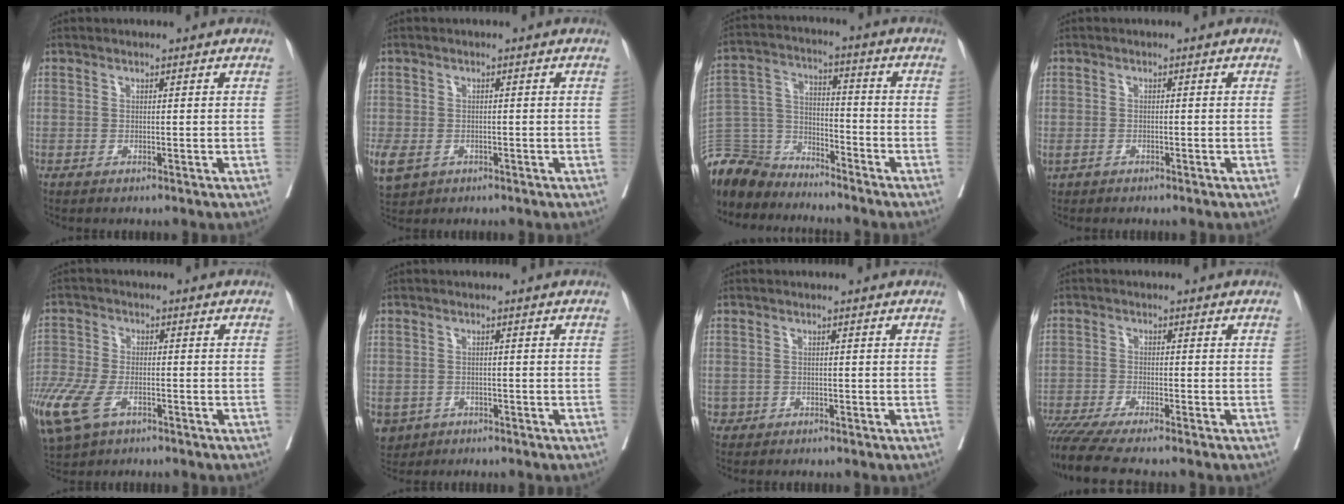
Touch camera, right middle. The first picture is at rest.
{"total": 7.8, "force": [-3.3, 6.1, 3.6], "torque": [-0.106, -0.010, -0.045]}
{"total": 12.5, "force": [-11.7, 3.8, 2.2], "torque": [-0.047, 0.009, -0.228]}
{"total": 2.4, "force": [-1.6, 1.3, 1.2], "torque": [-0.033, -0.001, -0.022]}
{"total": 17.5, "force": [-9.1, 10.0, 11.1], "torque": [-0.334, -0.026, -0.165]}
{"total": 5.3, "force": [-2.9, 4.3, 1.3], "torque": [-0.026, 0.002, -0.042]}
{"total": 0.9, "force": [-0.4, 0.8, 0.0], "torque": [-0.002, 0.005, -0.005]}
{"total": 8.6, "force": [-7.3, -0.2, 4.5], "torque": [-0.068, -0.024, -0.124]}